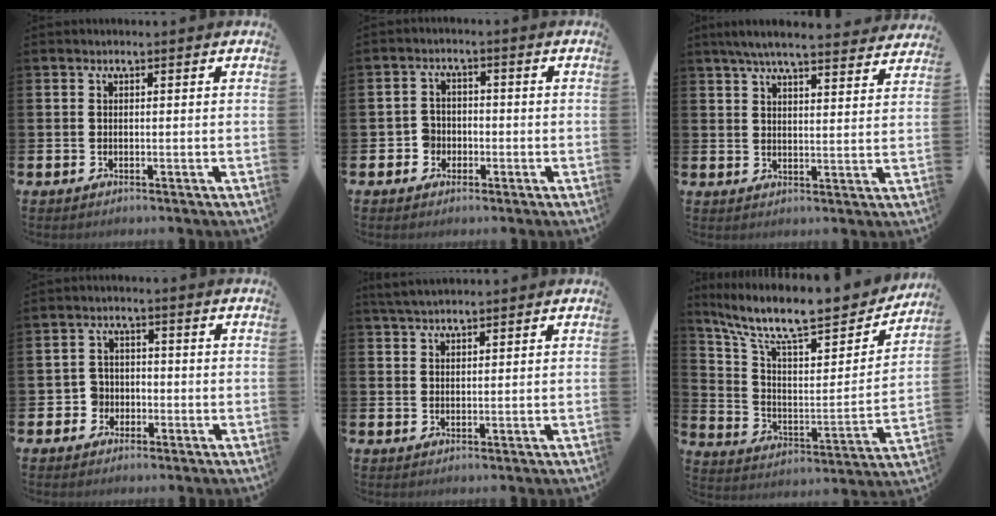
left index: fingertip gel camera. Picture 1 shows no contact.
{"total": 3.0, "force": [-1.4, 2.6, 0.4], "torque": [-0.013, 0.005, -0.034]}
{"total": 6.2, "force": [5.9, 0.5, 2.0], "torque": [-0.042, -0.030, 0.102]}
{"total": 3.3, "force": [-1.5, 2.9, 0.5], "torque": [-0.024, 0.009, -0.033]}
{"total": 3.3, "force": [3.0, 0.7, 1.0], "torque": [-0.023, -0.007, 0.056]}
{"total": 11.3, "force": [9.4, 3.0, 5.6], "torque": [-0.124, -0.073, 0.155]}